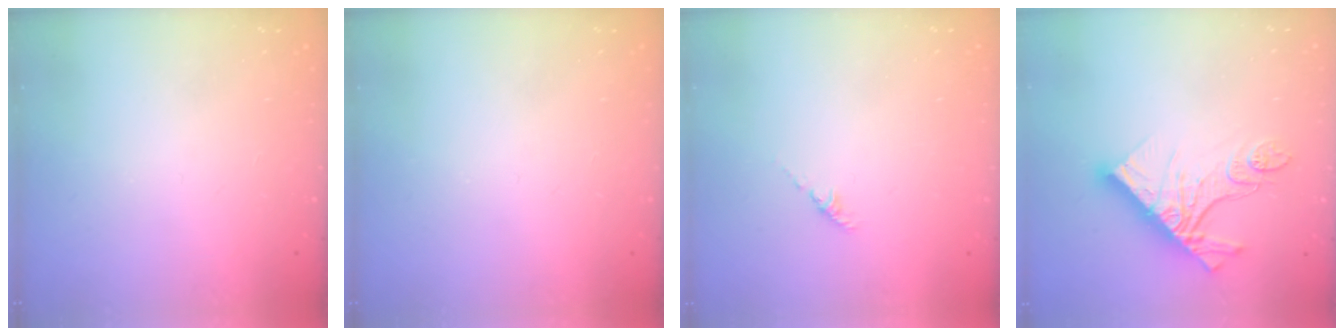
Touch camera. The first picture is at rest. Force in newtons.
{"total": 0.0}
{"total": 1.2, "press": 1.1, "slide": 0.5}
{"total": 15.3, "press": 15.3, "slide": 1.3}